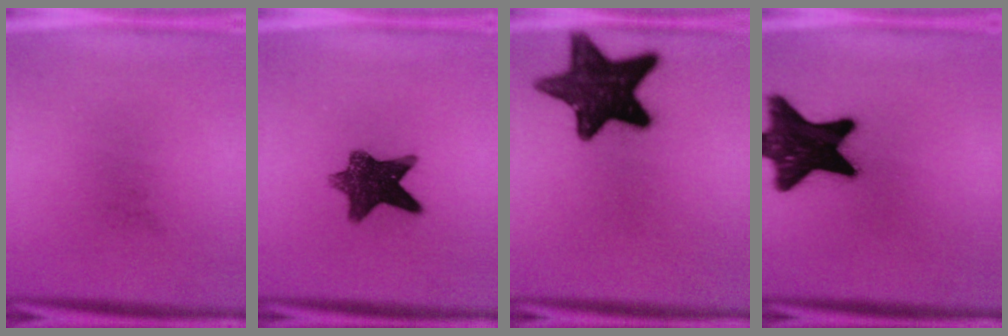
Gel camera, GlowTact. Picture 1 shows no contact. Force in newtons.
{"total": 9.7}
{"total": 16.6}
{"total": 19.0}